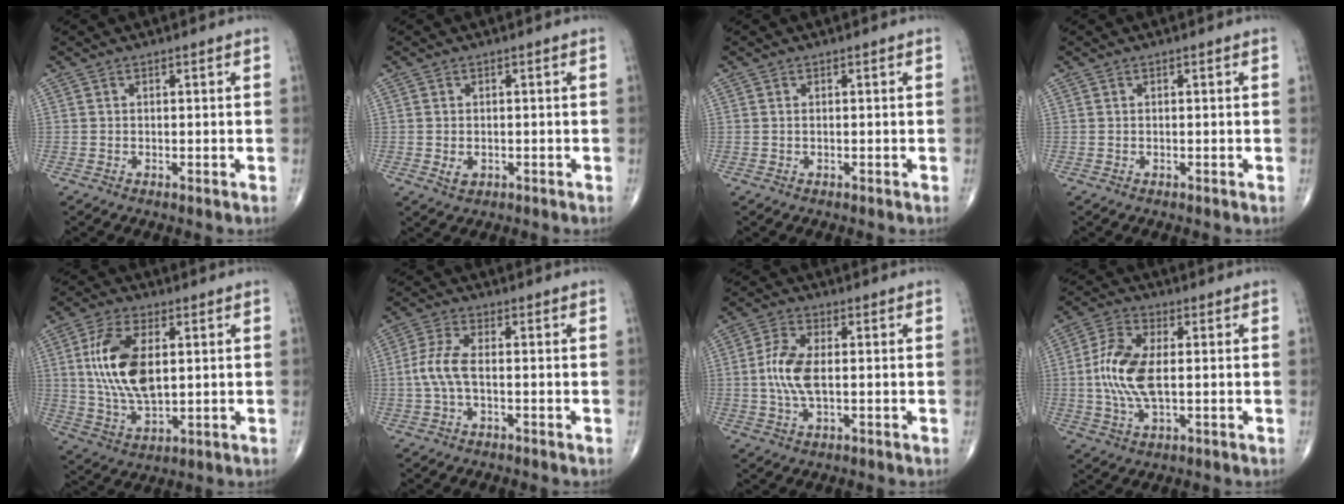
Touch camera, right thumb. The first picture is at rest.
{"total": 2.0, "force": [-0.3, 1.5, 1.3], "torque": [-0.020, -0.002, -0.001]}
{"total": 0.0}
{"total": 0.0}
{"total": 14.3, "force": [2.5, 7.3, 12.1], "torque": [-0.235, -0.009, 0.053]}
{"total": 5.7, "force": [-0.6, 2.2, 5.2], "torque": [-0.132, 0.011, -0.017]}
{"total": 7.3, "force": [-0.1, 3.3, 6.6], "torque": [-0.151, 0.007, -0.004]}
{"total": 10.8, "force": [0.1, 5.1, 9.6], "torque": [-0.210, 0.007, 0.002]}